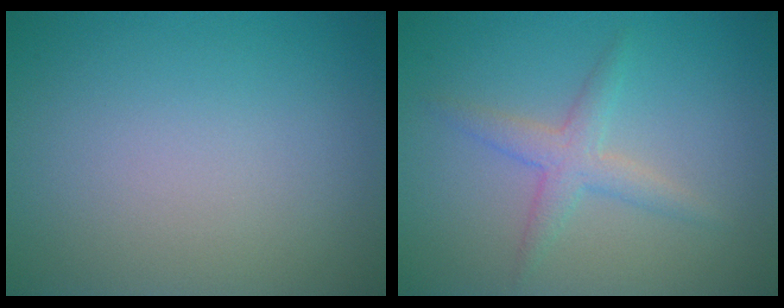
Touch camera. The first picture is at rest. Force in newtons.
{"total": 2.4, "press": 2.4, "slide": 0.1}